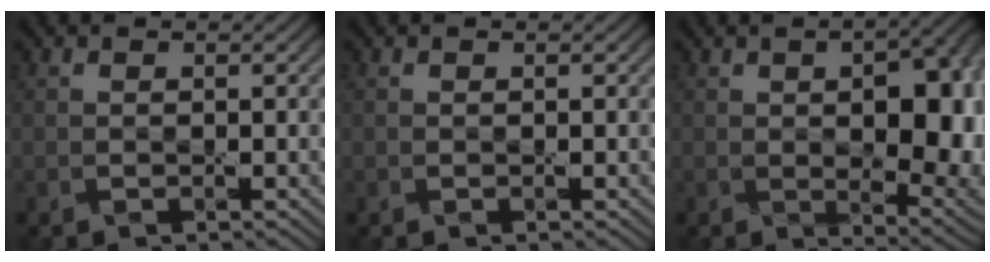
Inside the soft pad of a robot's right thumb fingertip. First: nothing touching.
{"total": 0.0}
{"total": 13.9, "force": [0.6, 7.4, 11.8], "torque": [-0.149, -0.016, 0.033]}